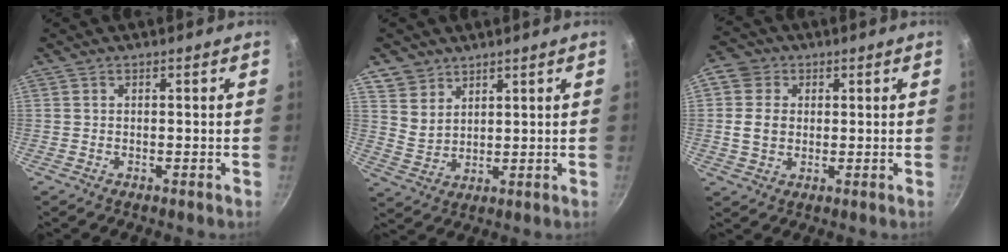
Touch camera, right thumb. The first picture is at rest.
{"total": 6.1, "force": [4.3, 4.2, 1.1], "torque": [0.001, -0.011, 0.089]}
{"total": 6.9, "force": [0.9, 5.9, 3.4], "torque": [-0.032, 0.001, 0.008]}